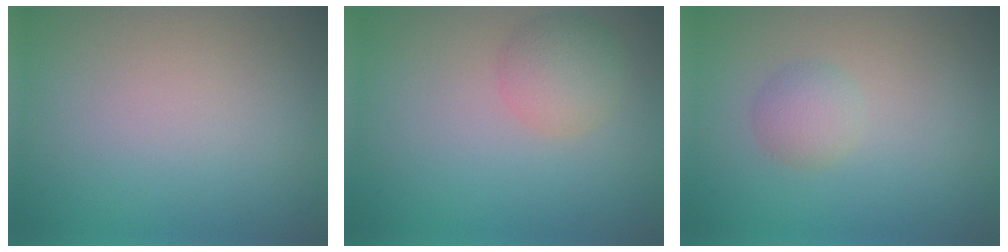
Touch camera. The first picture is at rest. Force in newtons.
{"total": 2.9, "press": 2.9, "slide": 0.2}
{"total": 1.8, "press": 1.8, "slide": 0.1}